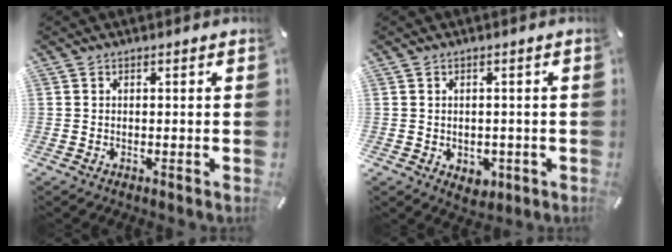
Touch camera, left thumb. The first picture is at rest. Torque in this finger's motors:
{"motor_torque": [0.41, 0.47, 0.02, 0.03, 0.00]}